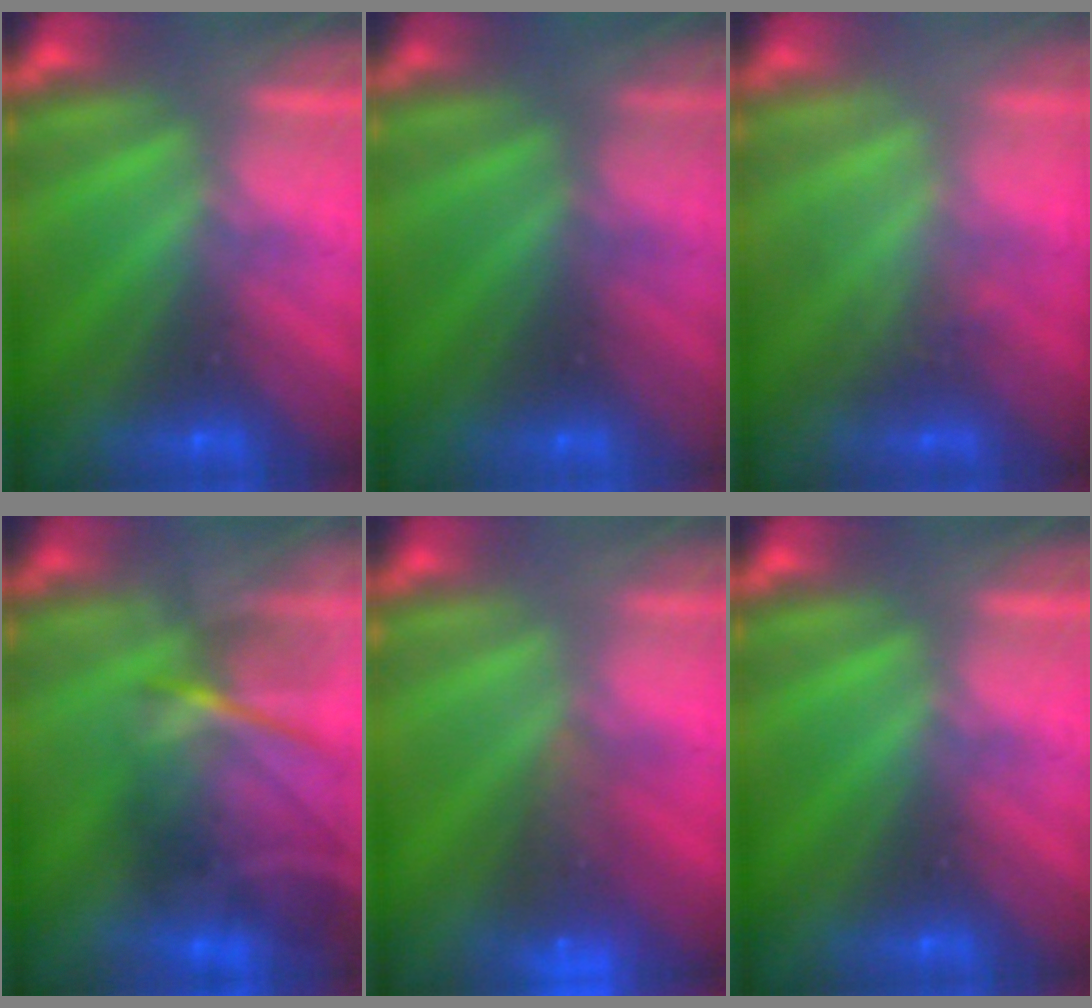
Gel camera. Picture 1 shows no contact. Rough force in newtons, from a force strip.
{"total": 2.9}
{"total": 3.0}
{"total": 7.4}
{"total": 7.2}
{"total": 0.0}